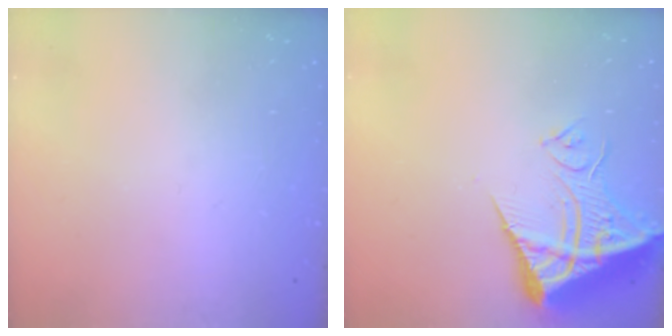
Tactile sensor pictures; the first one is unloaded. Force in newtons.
{"total": 13.0, "press": 12.9, "slide": 1.8}